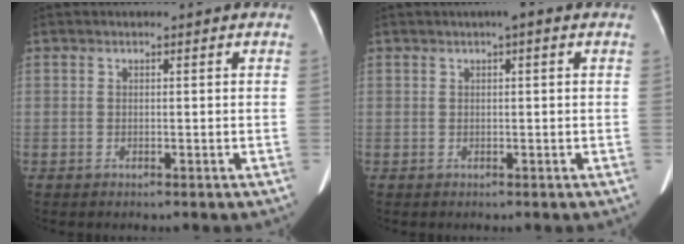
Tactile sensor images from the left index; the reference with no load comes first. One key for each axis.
{"total": 1.8, "fx": 0.8, "fy": 0.3, "fz": 1.6, "tx": -0.026, "ty": 0.008, "tz": 0.007}